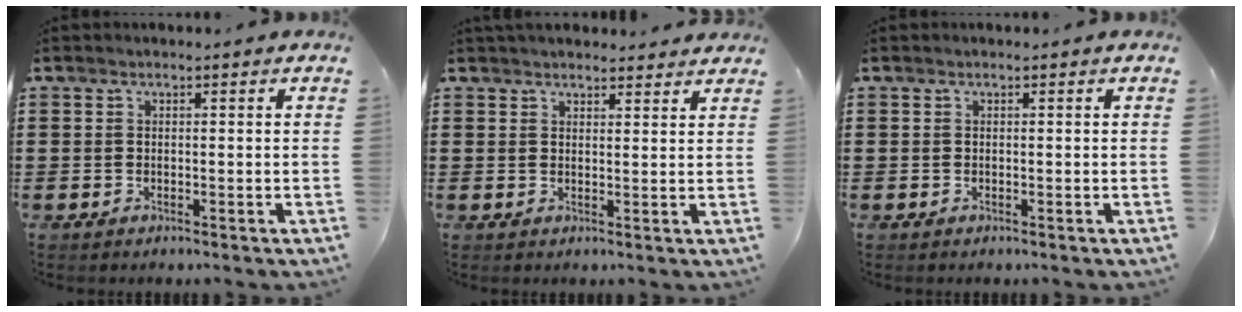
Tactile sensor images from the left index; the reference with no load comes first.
{"total": 2.4, "force": [2.3, 0.7, 0.1], "torque": [-0.008, -0.002, 0.045]}
{"total": 0.0}